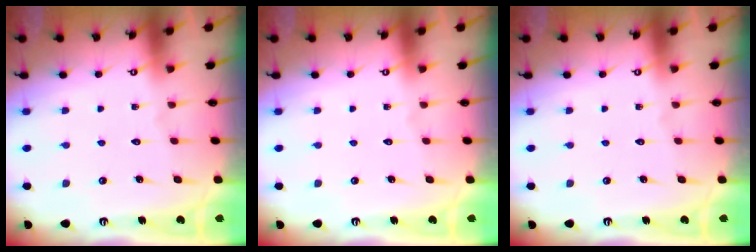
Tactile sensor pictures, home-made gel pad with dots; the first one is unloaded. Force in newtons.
{"total": 0.0}
{"total": 0.0}